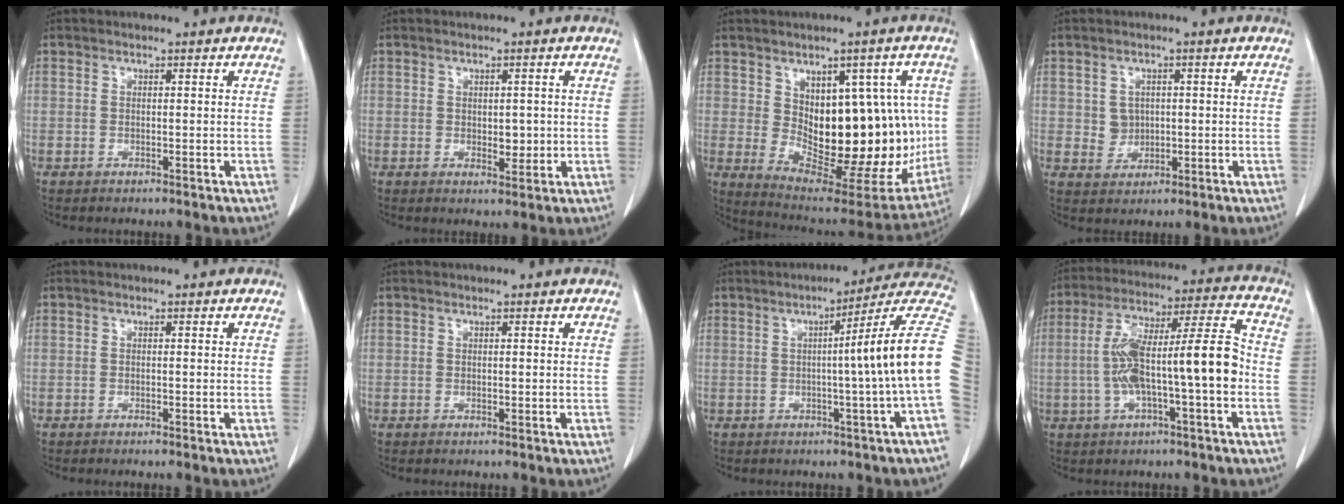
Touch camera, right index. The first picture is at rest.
{"total": 2.7, "force": [0.0, 1.6, 2.2], "torque": [-0.030, -0.004, 0.006]}
{"total": 20.2, "force": [0.8, 9.8, 17.6], "torque": [-0.243, 0.002, 0.040]}
{"total": 3.1, "force": [0.4, 2.8, 1.4], "torque": [-0.021, 0.002, 0.012]}
{"total": 0.7, "force": [-0.6, -0.1, 0.4], "torque": [-0.005, 0.001, -0.007]}
{"total": 0.0}
{"total": 13.0, "force": [0.0, -2.6, 12.7], "torque": [-0.146, 0.015, -0.010]}
{"total": 14.6, "force": [-2.3, 1.6, 14.3], "torque": [-0.255, 0.033, -0.038]}